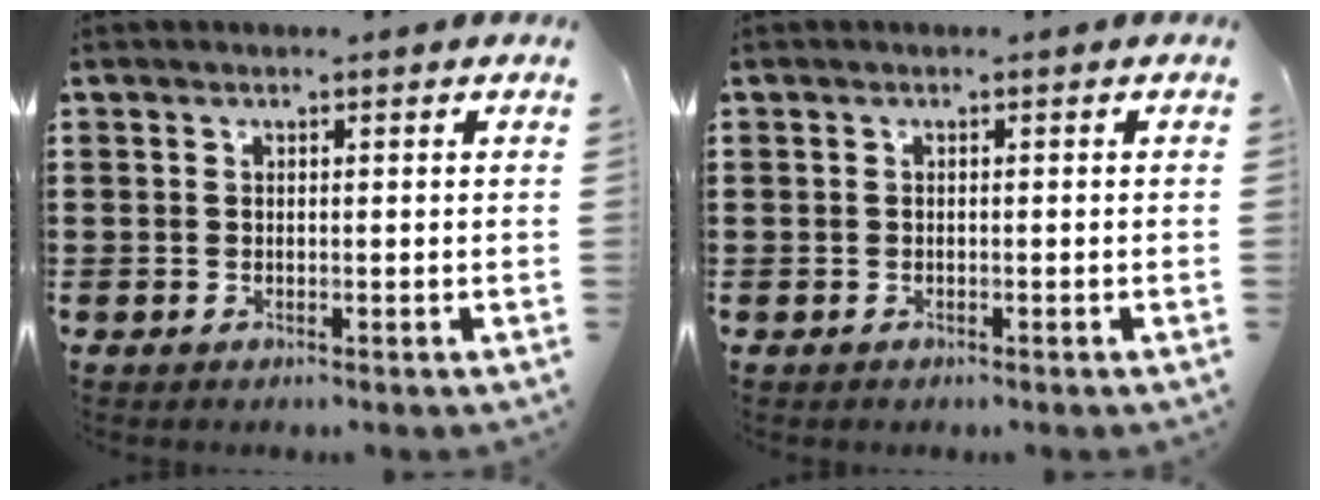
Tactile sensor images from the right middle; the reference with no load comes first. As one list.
[{"total": 0.8, "force": [-0.6, 0.5, -0.1], "torque": [0.001, 0.002, -0.013]}]